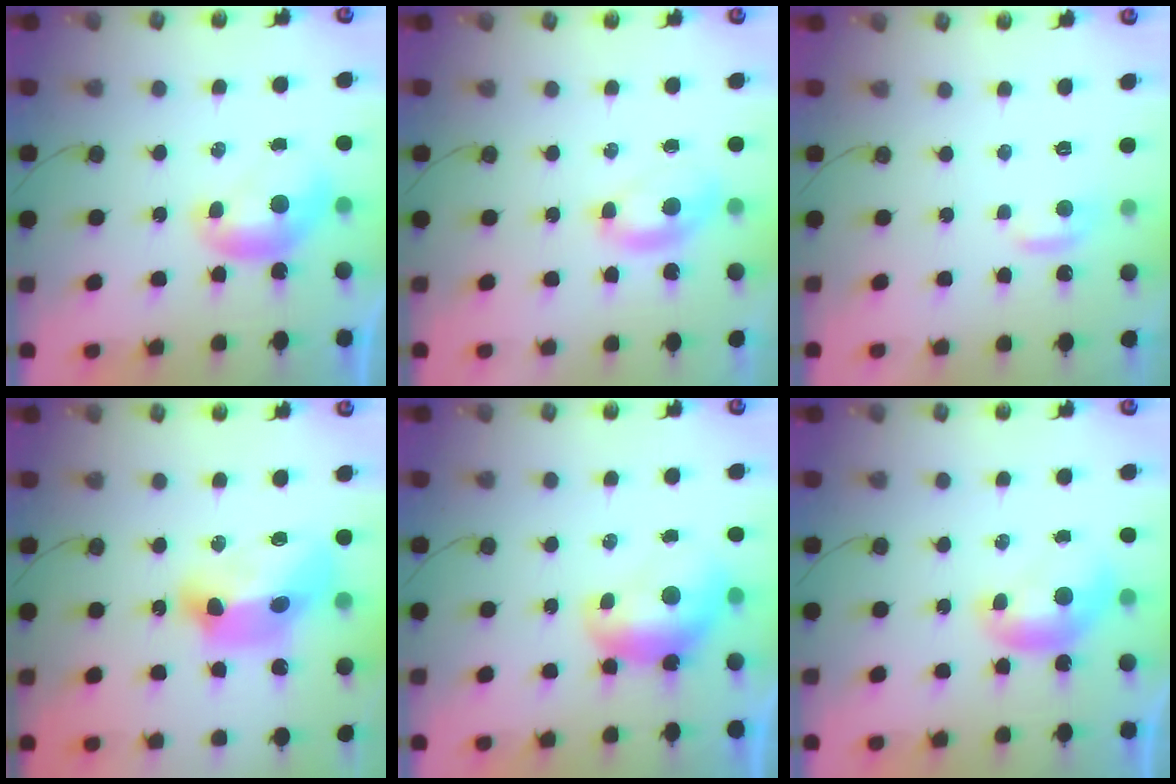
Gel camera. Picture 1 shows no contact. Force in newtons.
{"total": 1.5, "press": 1.4, "slide": 0.6}
{"total": 1.3, "press": 1.1, "slide": 0.6}
{"total": 11.4, "press": 11.3, "slide": 1.2}
{"total": 1.3, "press": 1.2, "slide": 0.4}
{"total": 0.0}